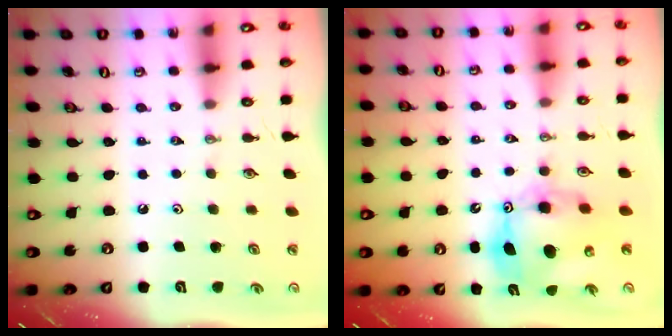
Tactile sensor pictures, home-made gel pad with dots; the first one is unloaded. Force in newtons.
{"total": 12.4, "press": 12.3, "slide": 1.3}